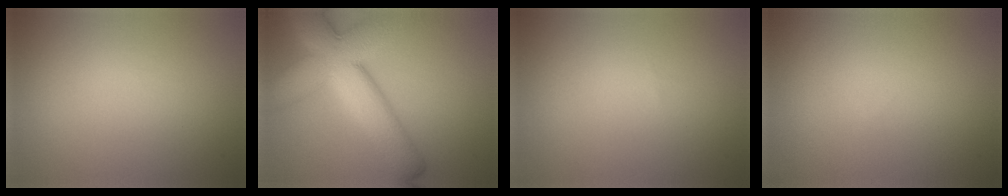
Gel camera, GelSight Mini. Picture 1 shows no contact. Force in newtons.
{"total": 11.1, "press": 11.1, "slide": 0.6}
{"total": 0.0}
{"total": 0.0}